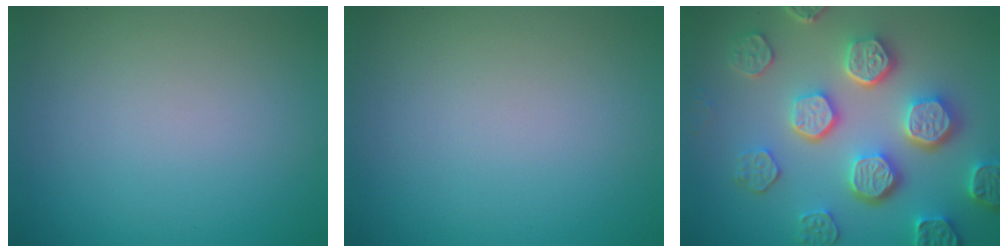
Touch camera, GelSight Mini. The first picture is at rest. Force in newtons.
{"total": 0.0}
{"total": 7.3, "press": 6.1, "slide": 4.0}